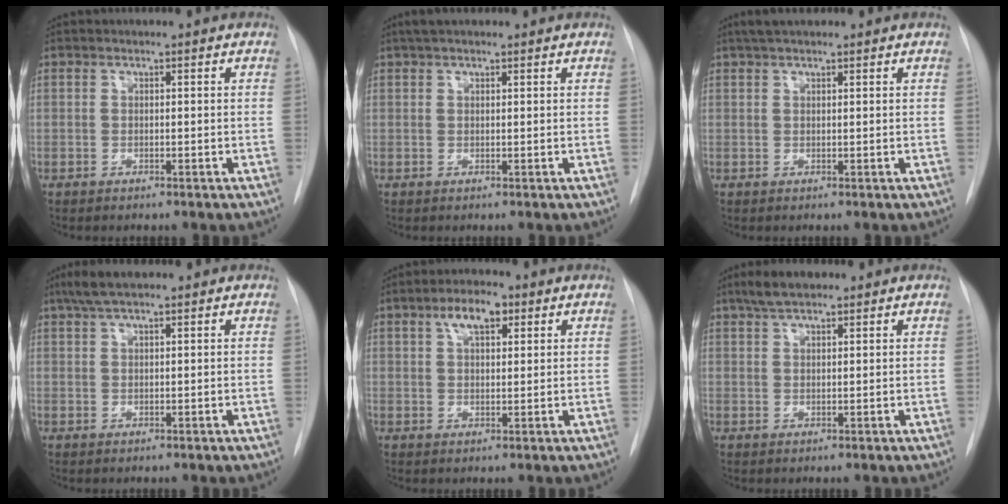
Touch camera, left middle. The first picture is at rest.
{"total": 3.2, "force": [2.5, 1.0, 1.9], "torque": [-0.033, 0.023, 0.041]}
{"total": 3.6, "force": [2.8, 0.9, 2.0], "torque": [-0.035, 0.022, 0.047]}
{"total": 4.8, "force": [3.5, 0.9, 3.1], "torque": [-0.063, 0.021, 0.064]}
{"total": 5.3, "force": [2.7, 2.2, 4.0], "torque": [-0.075, 0.013, 0.044]}
{"total": 4.6, "force": [3.4, 1.4, 2.7], "torque": [-0.057, 0.014, 0.059]}